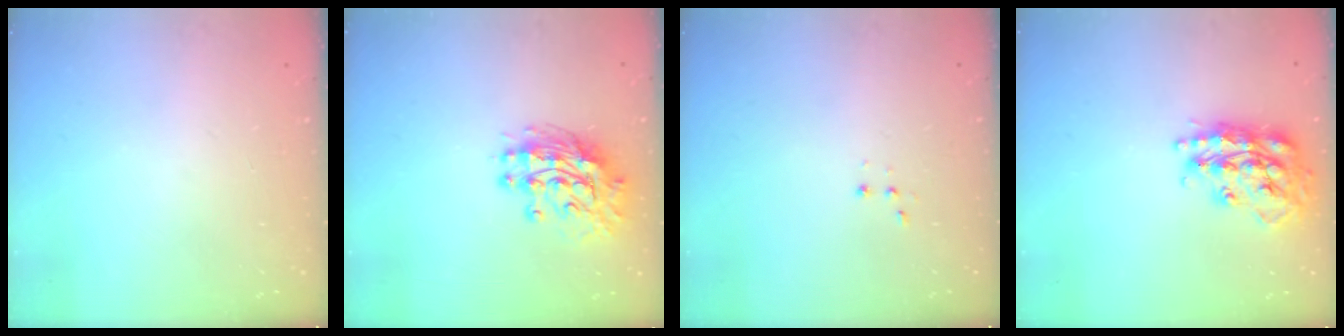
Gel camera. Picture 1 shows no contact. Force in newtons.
{"total": 12.5, "press": 12.4, "slide": 1.0}
{"total": 2.8, "press": 2.7, "slide": 0.7}
{"total": 19.5, "press": 19.5, "slide": 1.8}